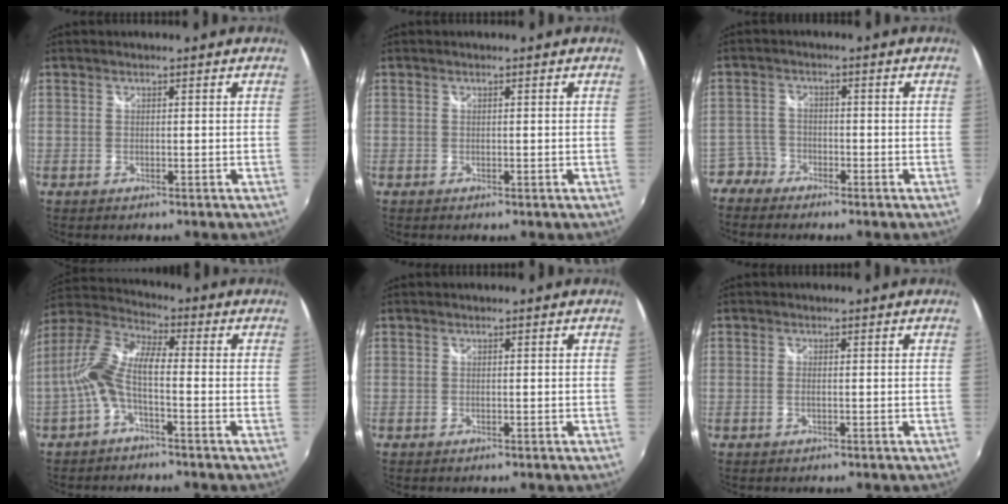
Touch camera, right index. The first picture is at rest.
{"total": 0.0}
{"total": 3.8, "force": [-3.0, 2.3, -0.4], "torque": [-0.001, 0.010, -0.065]}
{"total": 9.3, "force": [-2.1, 3.0, 8.6], "torque": [-0.189, 0.015, -0.045]}
{"total": 0.0}
{"total": 0.9, "force": [-0.3, 0.2, 0.9], "torque": [-0.018, 0.000, -0.006]}